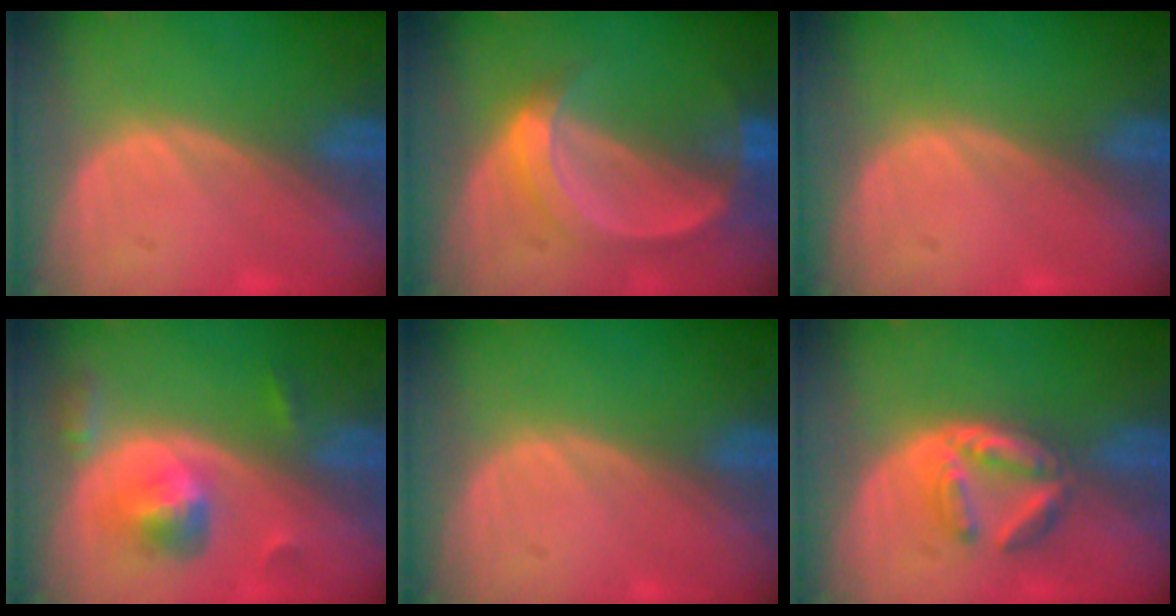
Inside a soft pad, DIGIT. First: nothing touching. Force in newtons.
{"total": 6.1, "press": 5.6, "slide": 2.3}
{"total": 0.0}
{"total": 5.7, "press": 5.2, "slide": 2.4}
{"total": 0.0}
{"total": 5.2, "press": 5.0, "slide": 1.5}